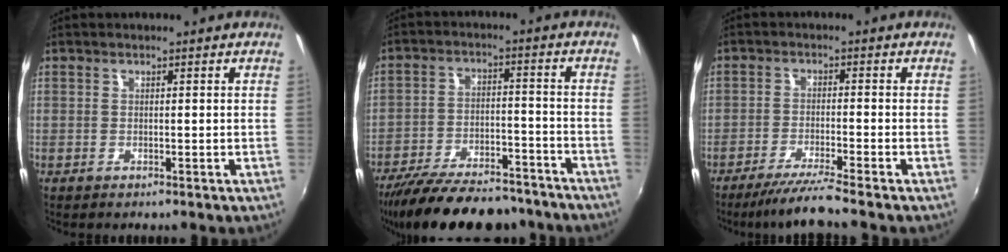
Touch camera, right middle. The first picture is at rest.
{"total": 21.3, "force": [-17.9, 6.8, 9.4], "torque": [-0.187, -0.017, -0.256]}
{"total": 6.5, "force": [-5.6, -1.4, 3.0], "torque": [-0.070, -0.012, -0.096]}